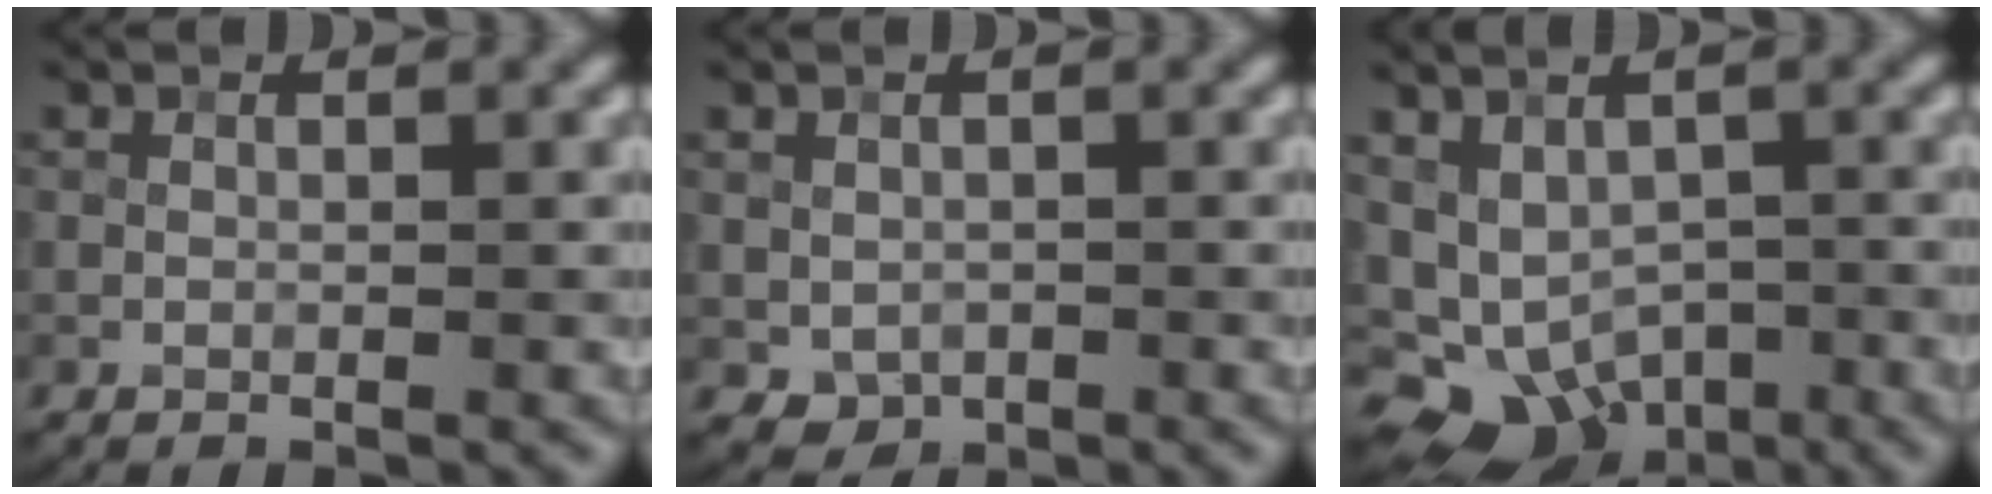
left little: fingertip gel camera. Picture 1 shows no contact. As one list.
[{"total": 1.5, "force": [-0.3, 1.3, 0.8], "torque": [-0.014, -0.008, -0.002]}, {"total": 10.4, "force": [-4.5, 8.2, 4.6], "torque": [-0.060, -0.030, -0.053]}]